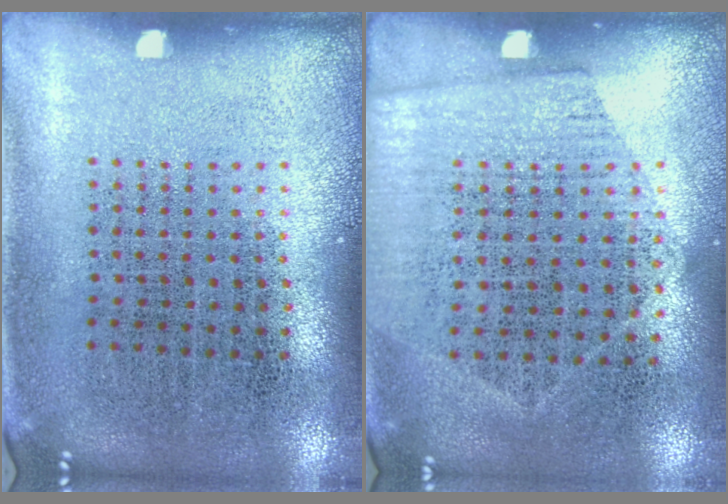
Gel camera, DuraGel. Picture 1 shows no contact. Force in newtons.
{"total": 1.4, "press": 1.1, "slide": 0.7}